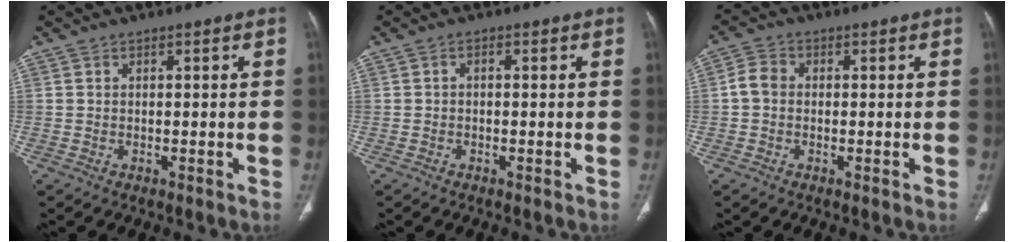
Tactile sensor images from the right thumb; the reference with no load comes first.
{"total": 0.8, "force": [-0.1, 0.4, 0.6], "torque": [-0.009, 0.003, -0.005]}
{"total": 3.4, "force": [-0.3, 2.7, 2.0], "torque": [-0.035, 0.009, -0.013]}